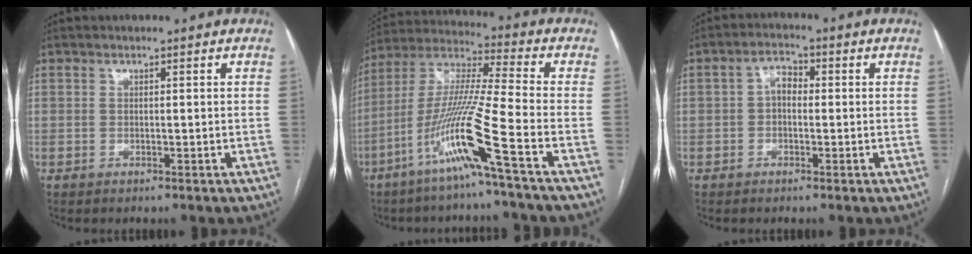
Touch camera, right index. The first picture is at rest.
{"total": 14.5, "force": [-7.0, -2.0, 12.5], "torque": [-0.260, -0.017, -0.142]}
{"total": 3.3, "force": [-0.1, 2.2, 2.5], "torque": [-0.041, 0.018, -0.006]}